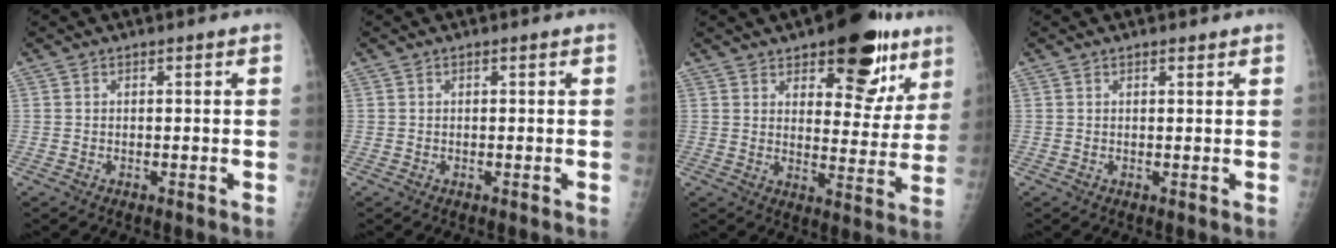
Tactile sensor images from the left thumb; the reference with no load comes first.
{"total": 0.0}
{"total": 17.2, "force": [10.1, 7.9, 11.5], "torque": [-0.090, -0.049, 0.137]}
{"total": 0.7, "force": [0.6, 0.2, 0.3], "torque": [-0.005, -0.004, 0.009]}